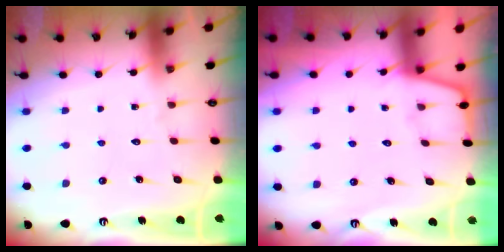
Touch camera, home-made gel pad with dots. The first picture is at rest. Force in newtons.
{"total": 2.3, "press": 2.3, "slide": 0.4}